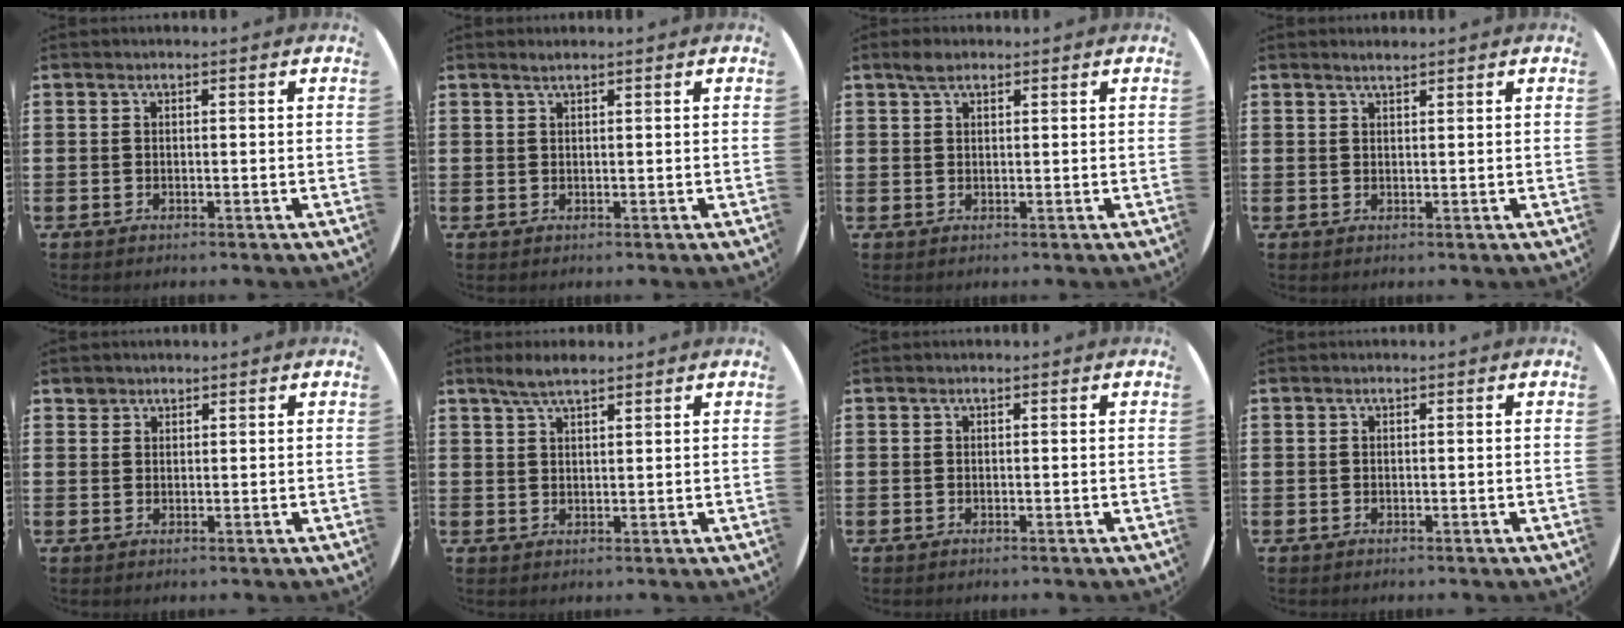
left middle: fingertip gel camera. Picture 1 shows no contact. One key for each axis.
{"total": 0.9, "fx": 0.8, "fy": -0.1, "fz": 0.4, "tx": -0.009, "ty": 0.000, "tz": 0.015}
{"total": 2.1, "fx": 1.6, "fy": 0.9, "fz": 1.1, "tx": -0.016, "ty": 0.002, "tz": 0.027}
{"total": 1.2, "fx": 1.1, "fy": 0.0, "fz": 0.4, "tx": -0.007, "ty": 0.001, "tz": 0.021}
{"total": 1.4, "fx": 1.2, "fy": 0.7, "fz": 0.0, "tx": 0.006, "ty": -0.002, "tz": 0.024}
{"total": 3.3, "fx": 2.6, "fy": 0.8, "fz": 1.7, "tx": -0.039, "ty": 0.005, "tz": 0.048}
{"total": 0.0}
{"total": 0.0}